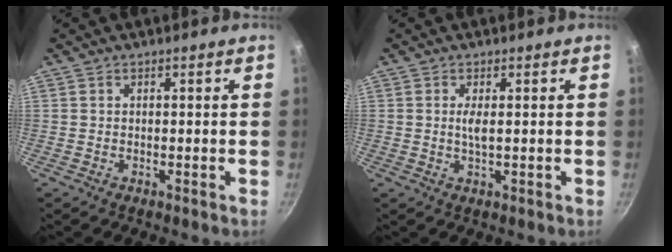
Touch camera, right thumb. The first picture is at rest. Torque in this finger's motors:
{"motor_torque": [0.69, 0.76, 0.81, -0.10, 0.08]}